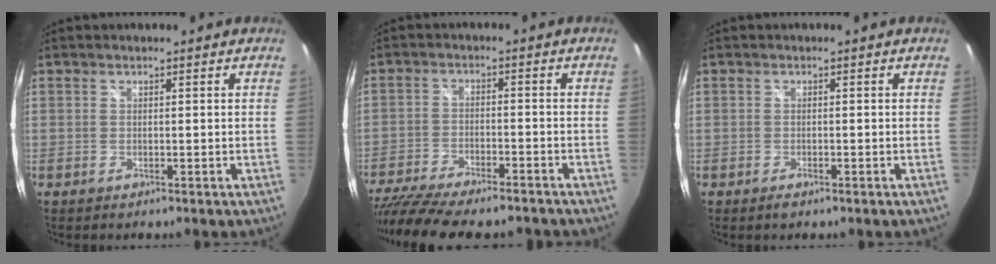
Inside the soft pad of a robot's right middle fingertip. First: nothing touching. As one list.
[{"total": 18.0, "force": [-15.2, 3.9, 8.8], "torque": [-0.182, -0.043, -0.240]}, {"total": 1.2, "force": [-0.9, 0.4, 0.7], "torque": [-0.012, -0.002, -0.016]}]